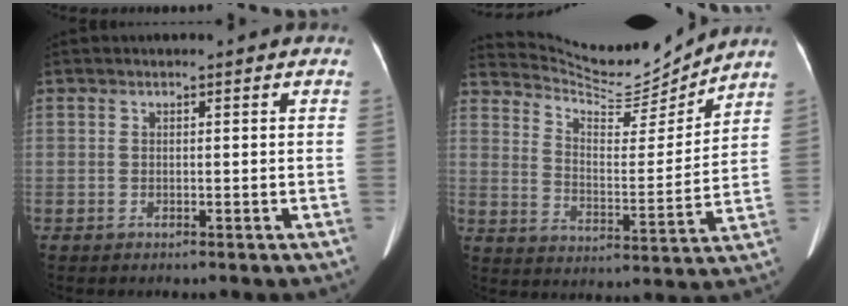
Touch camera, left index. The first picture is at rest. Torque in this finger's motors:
{"motor_torque": [-0.59, -0.73, -0.24, -0.04]}